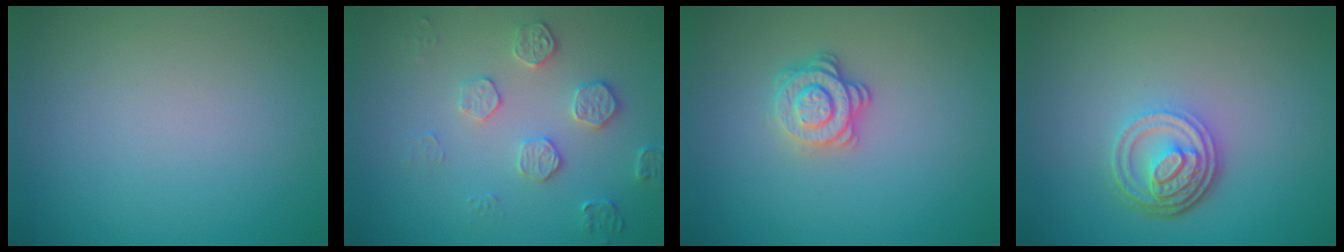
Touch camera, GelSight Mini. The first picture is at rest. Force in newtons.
{"total": 2.2, "press": 1.8, "slide": 1.2}
{"total": 2.8, "press": 2.5, "slide": 1.3}
{"total": 4.7, "press": 3.5, "slide": 3.2}